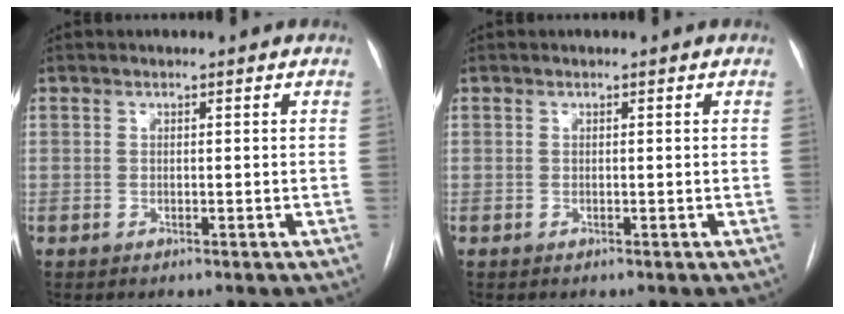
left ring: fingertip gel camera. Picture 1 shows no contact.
{"total": 0.0}